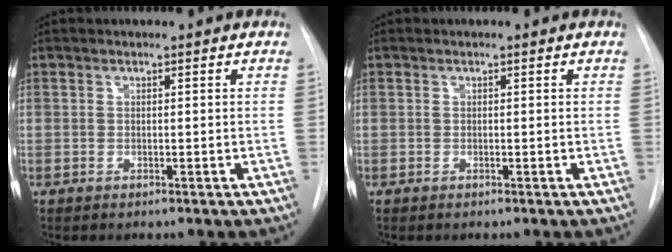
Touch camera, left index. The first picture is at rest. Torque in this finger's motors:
{"motor_torque": [-0.04, 0.05, -0.02, 0.00]}